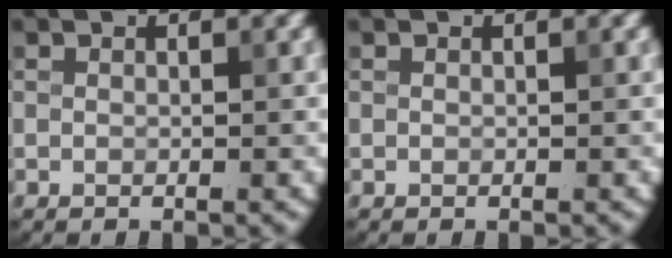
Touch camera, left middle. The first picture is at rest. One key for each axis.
{"total": 0.0}